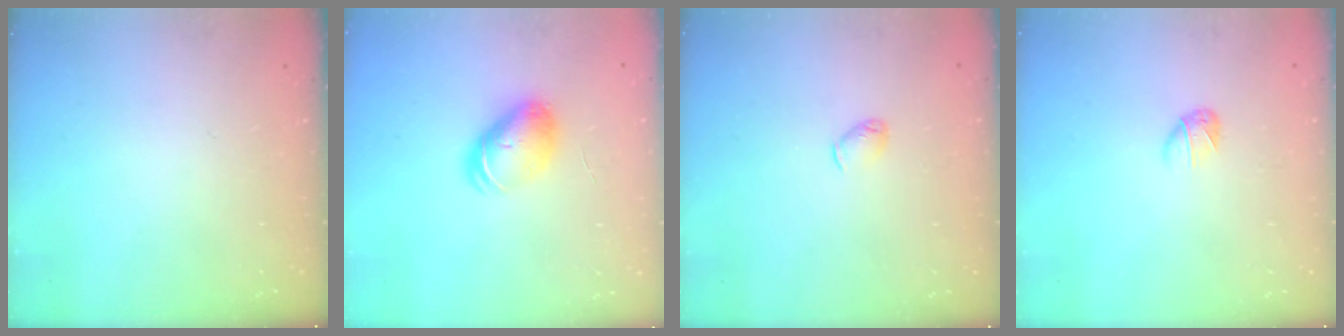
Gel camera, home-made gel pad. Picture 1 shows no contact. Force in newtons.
{"total": 8.8, "press": 8.8, "slide": 0.4}
{"total": 2.9, "press": 2.9, "slide": 0.5}
{"total": 3.2, "press": 3.1, "slide": 0.9}